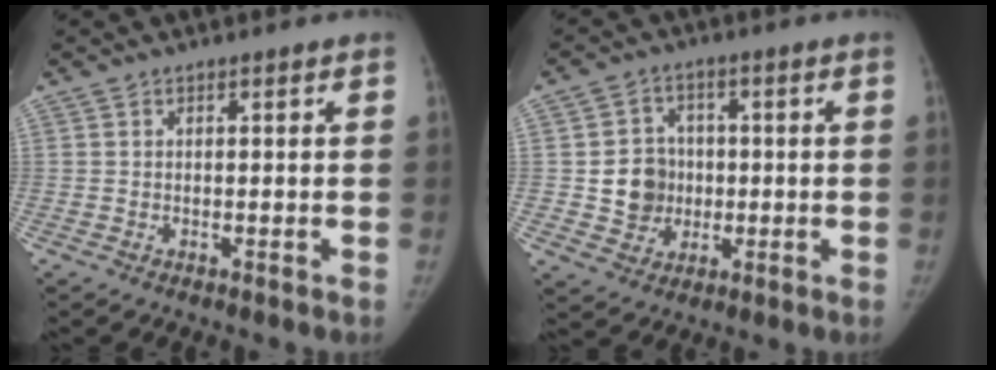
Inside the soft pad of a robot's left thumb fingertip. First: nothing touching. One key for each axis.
{"total": 8.2, "fx": -0.4, "fy": 7.5, "fz": 3.2, "tx": -0.018, "ty": 0.009, "tz": -0.005}